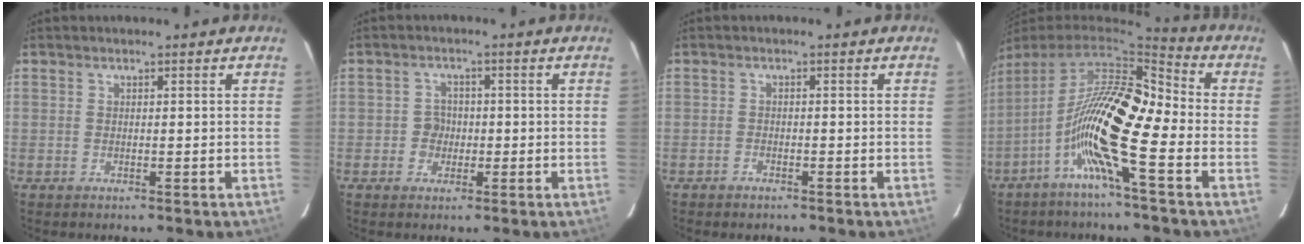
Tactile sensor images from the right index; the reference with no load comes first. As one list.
[{"total": 2.7, "force": [-0.6, 2.4, 1.0], "torque": [-0.011, 0.006, -0.009]}, {"total": 1.1, "force": [-0.8, 0.6, 0.2], "torque": [-0.008, 0.002, -0.011]}, {"total": 16.0, "force": [-5.4, 1.3, 15.0], "torque": [-0.278, 0.007, -0.107]}]